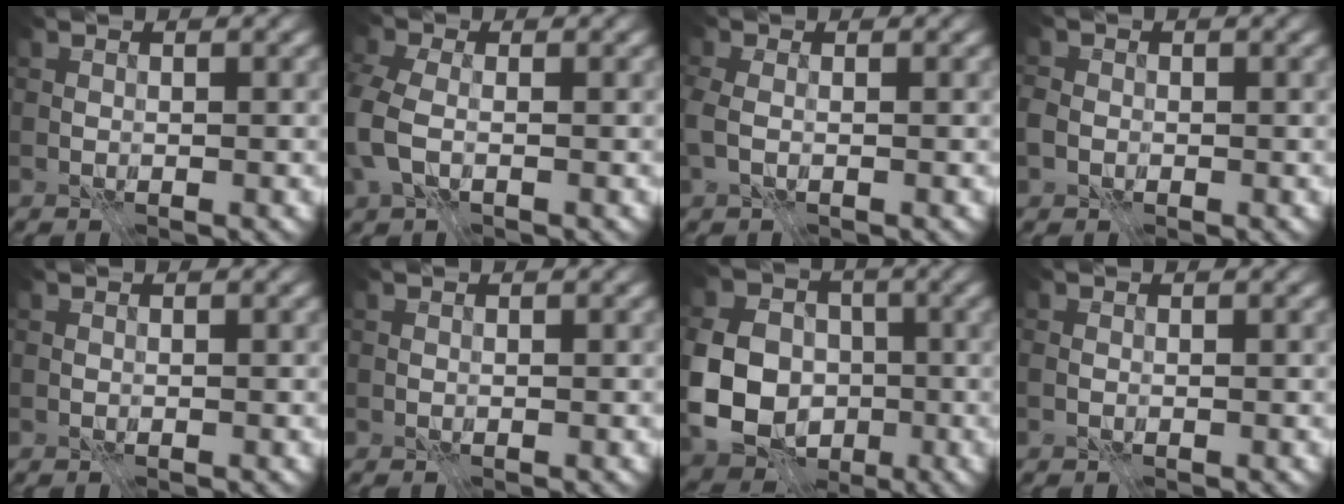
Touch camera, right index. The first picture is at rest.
{"total": 5.8, "force": [-1.5, 4.0, 4.0], "torque": [-0.124, -0.003, -0.035]}
{"total": 2.8, "force": [-0.8, 1.9, 2.0], "torque": [-0.056, -0.003, -0.016]}
{"total": 2.2, "force": [-0.7, 1.9, 1.0], "torque": [-0.025, 0.004, -0.018]}
{"total": 0.0}
{"total": 0.0}
{"total": 9.9, "force": [-2.0, 8.1, 5.4], "torque": [-0.125, -0.006, -0.049]}
{"total": 0.5, "force": [-0.2, 0.4, 0.3], "torque": [-0.005, 0.001, -0.004]}